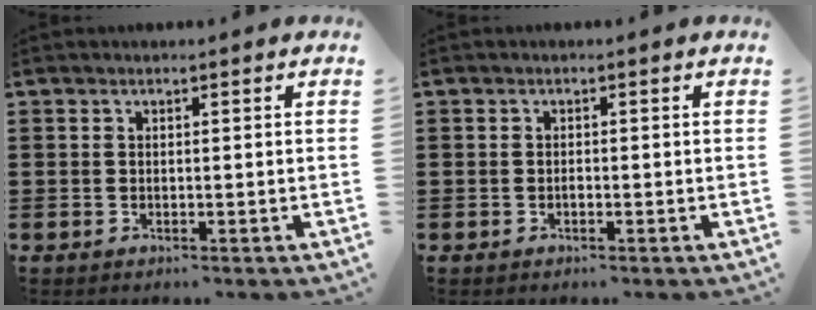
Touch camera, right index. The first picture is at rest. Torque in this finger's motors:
{"motor_torque": [1.05, 1.09, 0.00, -0.01]}